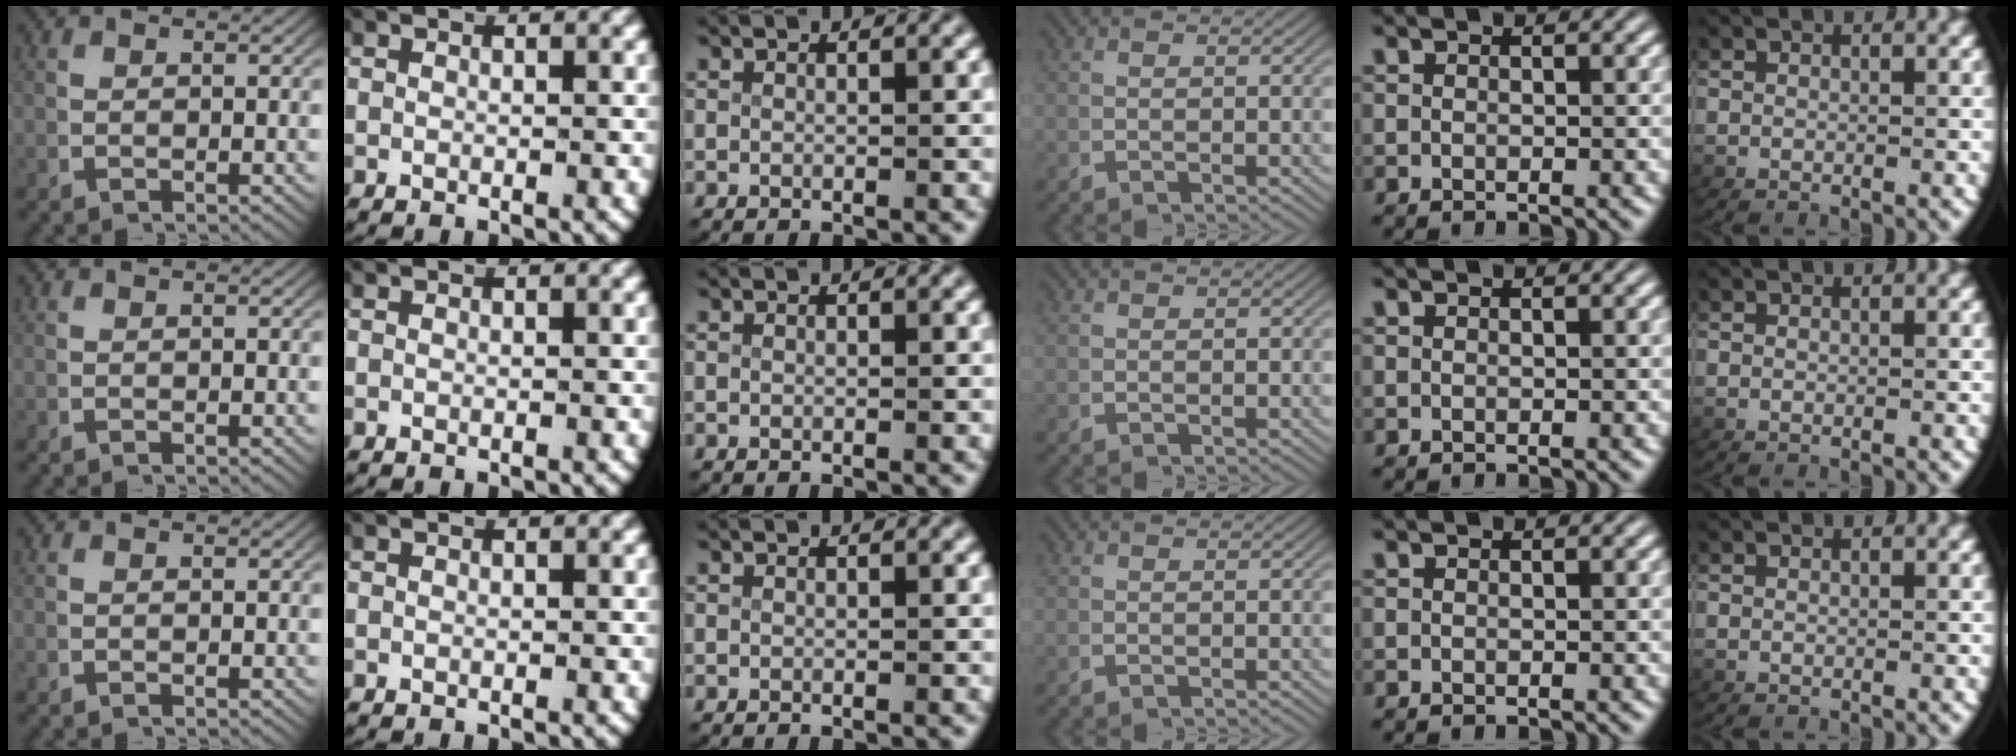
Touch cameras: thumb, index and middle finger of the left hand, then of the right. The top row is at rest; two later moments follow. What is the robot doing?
{"motion": "reach", "object": "key"}